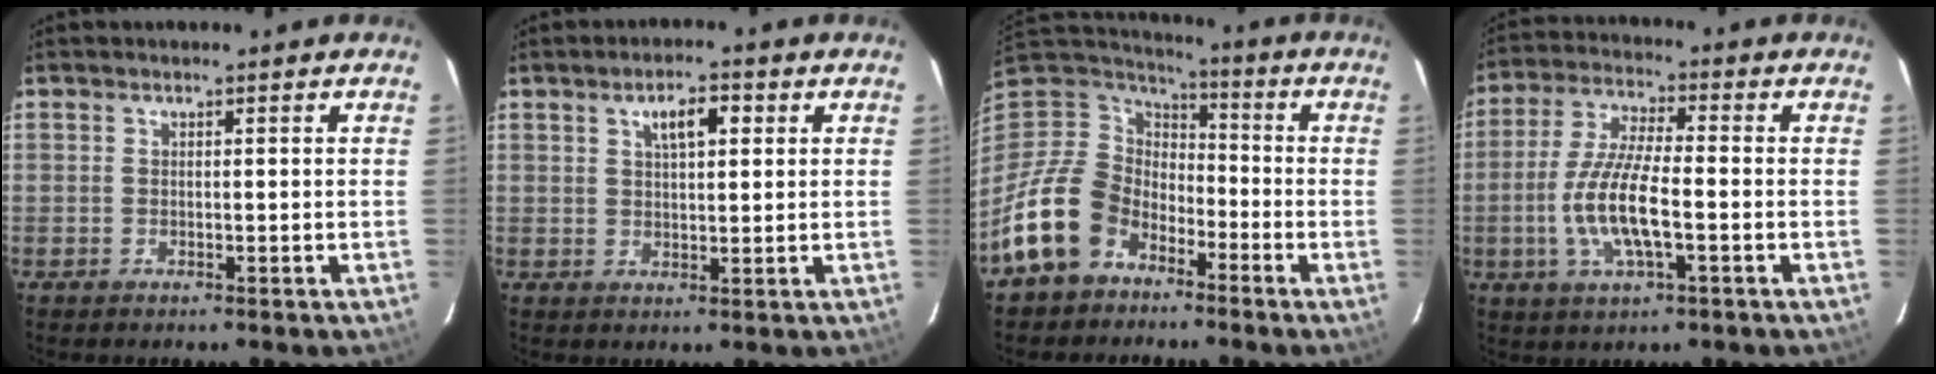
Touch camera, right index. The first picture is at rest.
{"total": 4.9, "force": [2.0, 2.0, 4.0], "torque": [-0.066, 0.012, 0.036]}
{"total": 14.9, "force": [-9.3, 10.4, 5.4], "torque": [-0.140, 0.016, -0.165]}
{"total": 11.7, "force": [-2.8, 3.2, 10.9], "torque": [-0.225, -0.005, -0.057]}